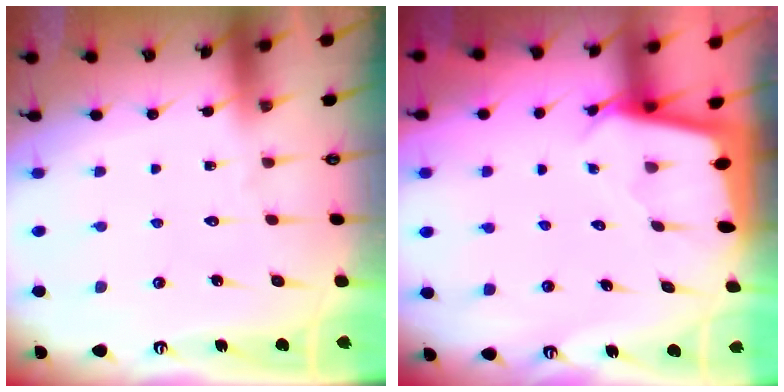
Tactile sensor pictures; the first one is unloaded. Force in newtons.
{"total": 2.4, "press": 2.4, "slide": 0.1}